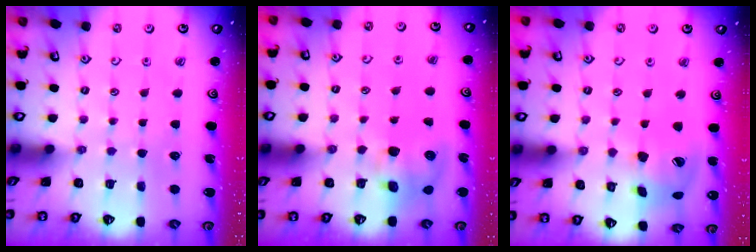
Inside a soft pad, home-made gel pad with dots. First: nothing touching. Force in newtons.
{"total": 8.1, "press": 8.0, "slide": 1.1}
{"total": 16.1, "press": 16.0, "slide": 2.5}